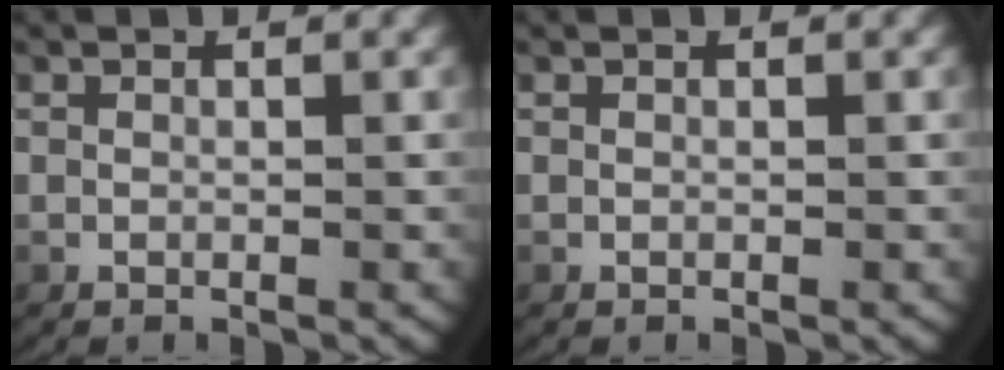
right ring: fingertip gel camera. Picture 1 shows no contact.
{"total": 0.0}